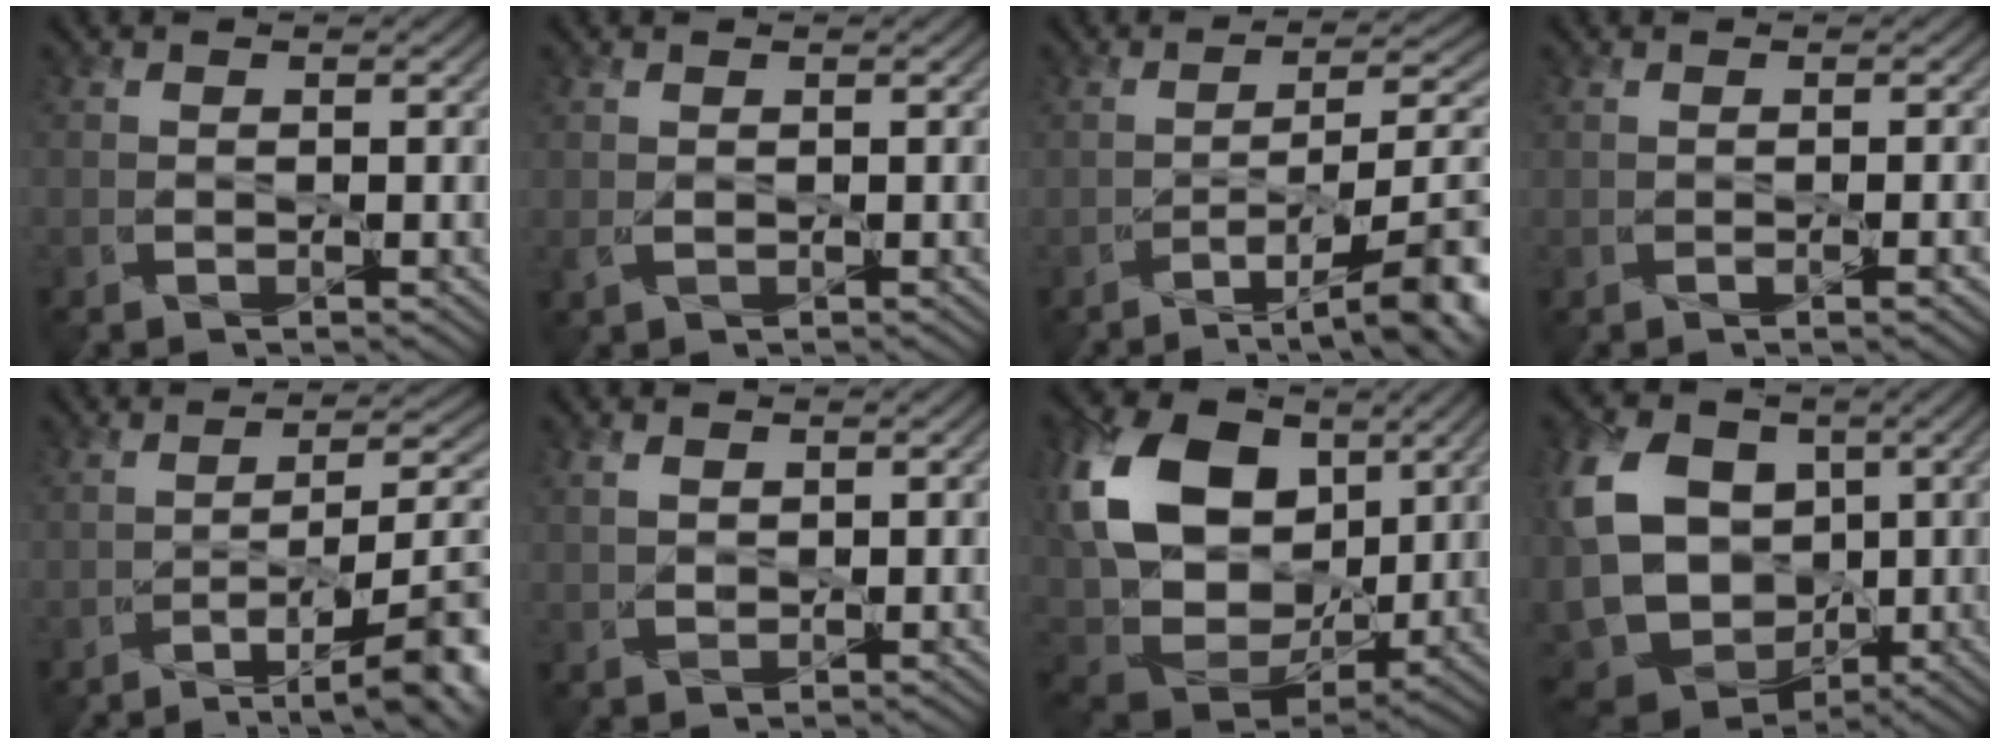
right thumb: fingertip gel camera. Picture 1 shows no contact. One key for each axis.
{"total": 0.7, "fx": 0.2, "fy": 0.6, "fz": 0.3, "tx": -0.012, "ty": 0.000, "tz": 0.007}
{"total": 11.5, "fx": -6.0, "fy": 3.2, "fz": 9.3, "tx": -0.130, "ty": 0.005, "tz": -0.086}
{"total": 1.2, "fx": -0.5, "fy": 0.2, "fz": 1.1, "tx": -0.015, "ty": -0.002, "tz": -0.004}
{"total": 10.4, "fx": -5.3, "fy": 2.7, "fz": 8.5, "tx": -0.123, "ty": 0.003, "tz": -0.074}
{"total": 1.6, "fx": 1.3, "fy": 0.8, "fz": 0.3, "tx": -0.007, "ty": 0.003, "tz": 0.030}
{"total": 18.0, "fx": 5.7, "fy": 12.9, "fz": 11.1, "tx": -0.268, "ty": 0.011, "tz": 0.122}
{"total": 16.9, "fx": 0.4, "fy": 13.4, "fz": 10.3, "tx": -0.248, "ty": -0.003, "tz": 0.014}